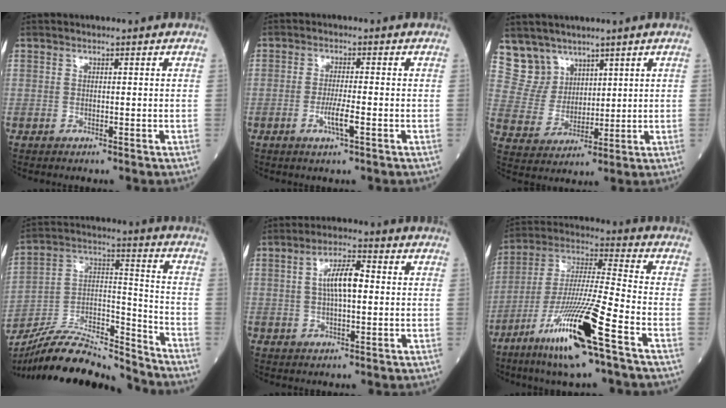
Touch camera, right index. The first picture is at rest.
{"total": 3.5, "force": [-1.3, 0.1, 3.2], "torque": [-0.064, -0.004, -0.023]}
{"total": 6.5, "force": [4.9, 4.3, -0.3], "torque": [-0.001, 0.008, 0.108]}
{"total": 18.2, "force": [-17.4, 2.1, 4.9], "torque": [-0.092, 0.029, -0.302]}
{"total": 6.3, "force": [0.8, 1.6, 6.1], "torque": [-0.115, 0.012, 0.013]}
{"total": 17.2, "force": [-8.9, 0.2, 14.8], "torque": [-0.310, -0.035, -0.167]}